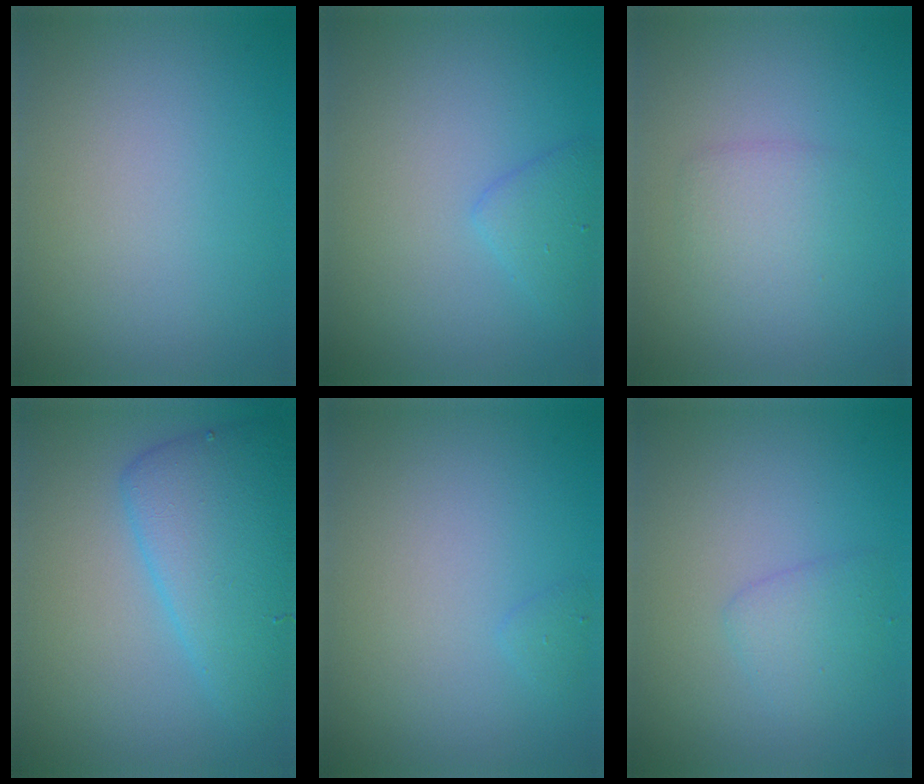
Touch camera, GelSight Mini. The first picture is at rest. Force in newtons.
{"total": 1.8, "press": 1.8, "slide": 0.1}
{"total": 2.0, "press": 2.0, "slide": 0.1}
{"total": 6.1, "press": 6.1, "slide": 0.4}
{"total": 0.6, "press": 0.6, "slide": 0.1}
{"total": 1.9, "press": 1.9, "slide": 0.0}